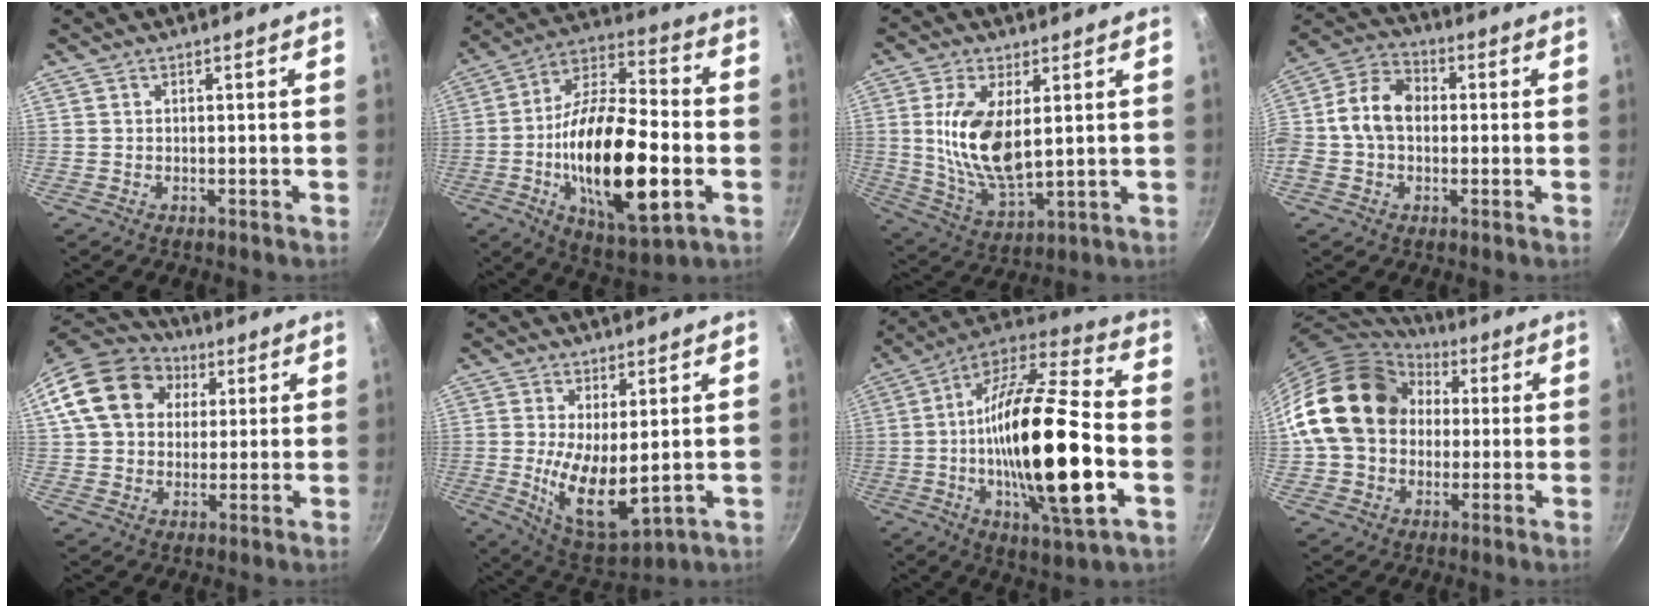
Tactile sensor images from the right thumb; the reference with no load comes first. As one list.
[{"total": 25.5, "force": [-5.4, 10.4, 22.6], "torque": [-0.390, 0.025, -0.095]}, {"total": 13.9, "force": [2.4, 6.7, 11.9], "torque": [-0.226, -0.021, 0.054]}, {"total": 11.4, "force": [0.0, 8.3, 7.7], "torque": [-0.123, 0.032, -0.024]}, {"total": 17.7, "force": [5.1, 13.8, 9.8], "torque": [-0.166, 0.021, 0.078]}, {"total": 11.7, "force": [0.3, 4.8, 10.6], "torque": [-0.180, -0.029, 0.021]}, {"total": 28.0, "force": [-4.4, 8.1, 26.4], "torque": [-0.463, 0.014, -0.085]}, {"total": 19.8, "force": [3.4, 15.7, 11.6], "torque": [-0.189, 0.037, 0.053]}]